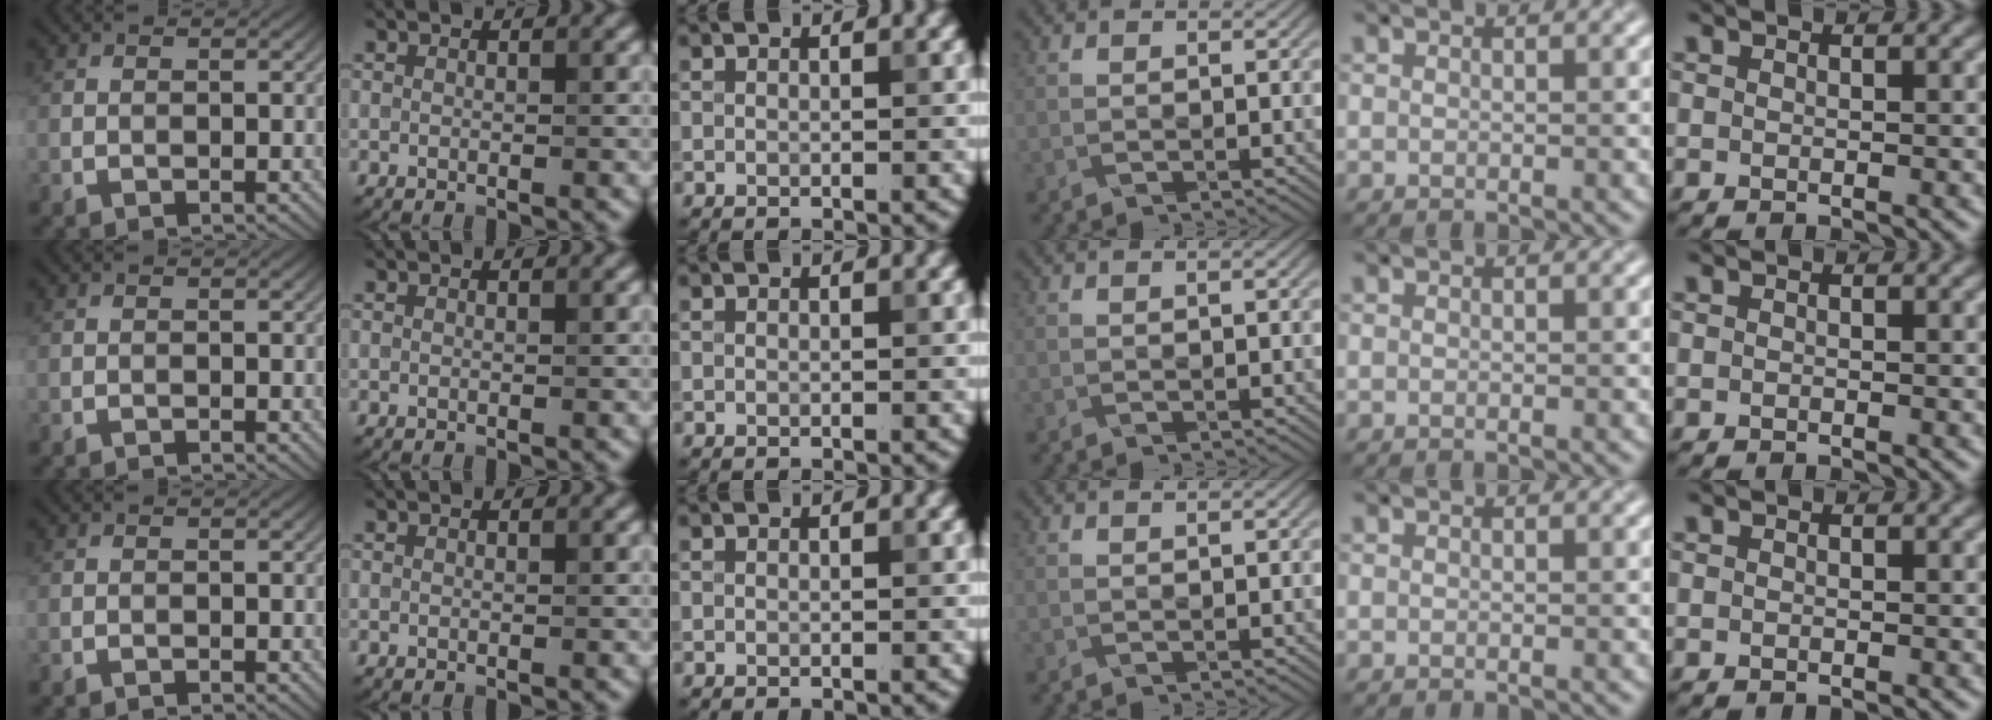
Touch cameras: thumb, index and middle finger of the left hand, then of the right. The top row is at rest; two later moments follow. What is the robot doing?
{"motion": "pour", "object": "sugar"}